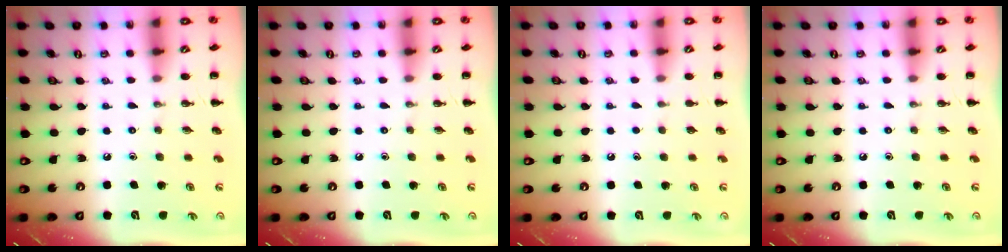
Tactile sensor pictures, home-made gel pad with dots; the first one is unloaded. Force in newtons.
{"total": 0.0}
{"total": 0.8, "press": 0.8, "slide": 0.1}
{"total": 0.0}